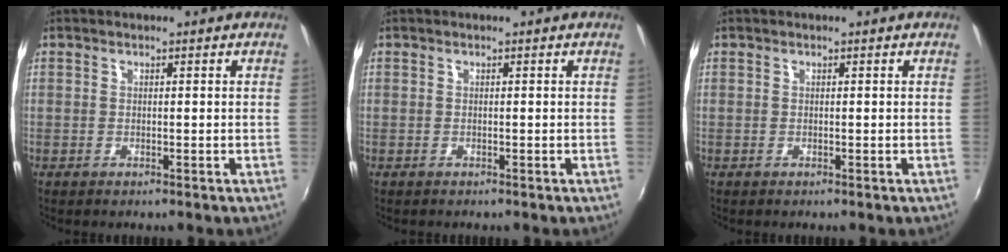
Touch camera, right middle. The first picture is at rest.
{"total": 0.0}
{"total": 0.0}